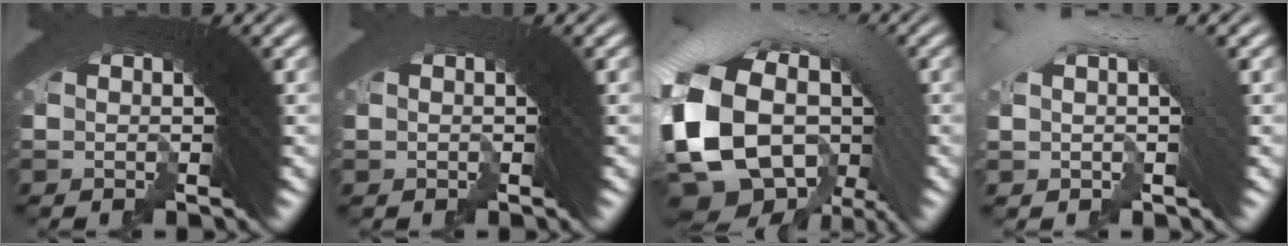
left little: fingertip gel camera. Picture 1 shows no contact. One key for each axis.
{"total": 0.7, "fx": -0.4, "fy": -0.2, "fz": -0.6, "tx": 0.013, "ty": 0.004, "tz": -0.007}
{"total": 12.9, "fx": -0.2, "fy": 9.3, "fz": 8.9, "tx": -0.206, "ty": -0.013, "tz": -0.005}
{"total": 2.8, "fx": 1.1, "fy": 0.6, "fz": 2.5, "tx": -0.034, "ty": 0.031, "tz": 0.013}